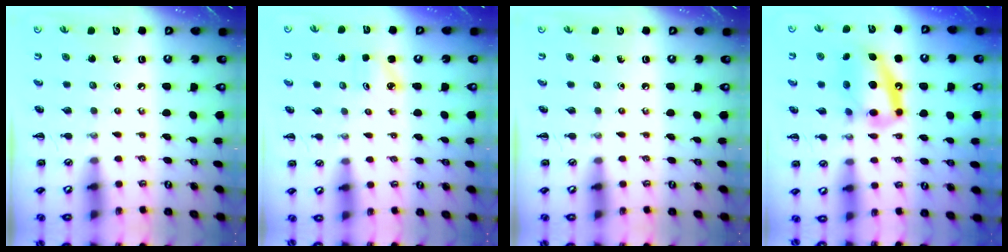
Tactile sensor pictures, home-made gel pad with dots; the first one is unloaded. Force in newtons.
{"total": 1.7, "press": 1.7, "slide": 0.2}
{"total": 0.0}
{"total": 14.7, "press": 14.2, "slide": 3.6}